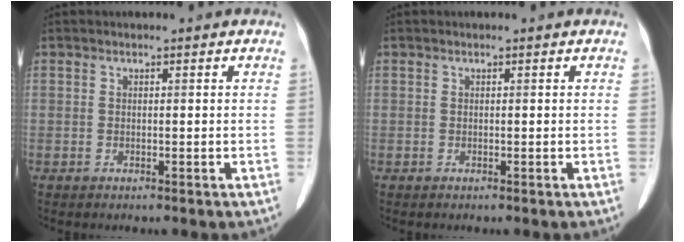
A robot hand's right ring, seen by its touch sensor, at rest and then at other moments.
{"total": 0.0}